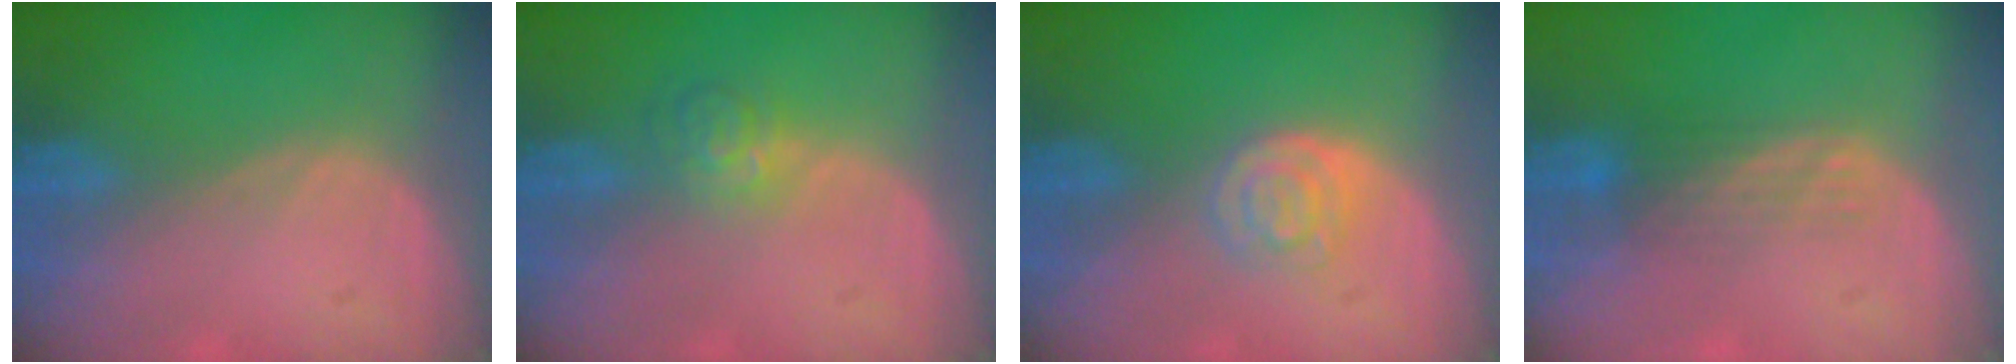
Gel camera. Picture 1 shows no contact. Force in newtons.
{"total": 3.7, "press": 3.5, "slide": 1.4}
{"total": 4.0, "press": 3.6, "slide": 1.7}
{"total": 3.6, "press": 3.0, "slide": 2.0}